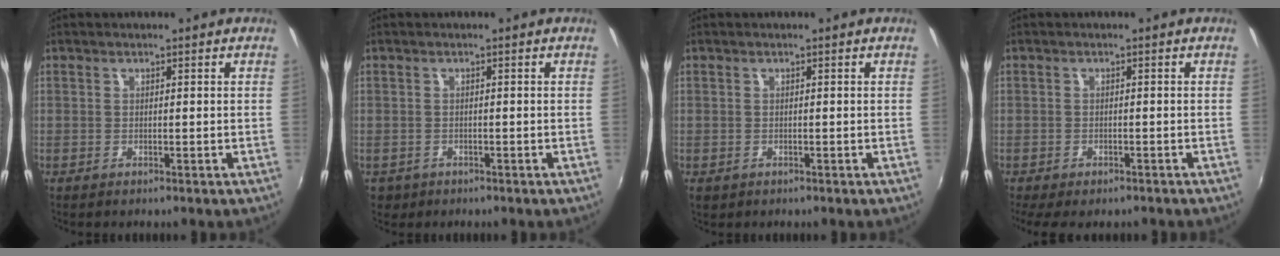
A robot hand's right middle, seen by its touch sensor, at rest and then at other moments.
{"total": 2.8, "force": [-1.2, 2.4, 1.0], "torque": [-0.027, -0.003, -0.013]}
{"total": 1.6, "force": [-0.6, 1.3, 0.7], "torque": [-0.016, -0.003, -0.007]}
{"total": 5.4, "force": [-3.9, 2.4, 2.8], "torque": [-0.066, -0.020, -0.060]}